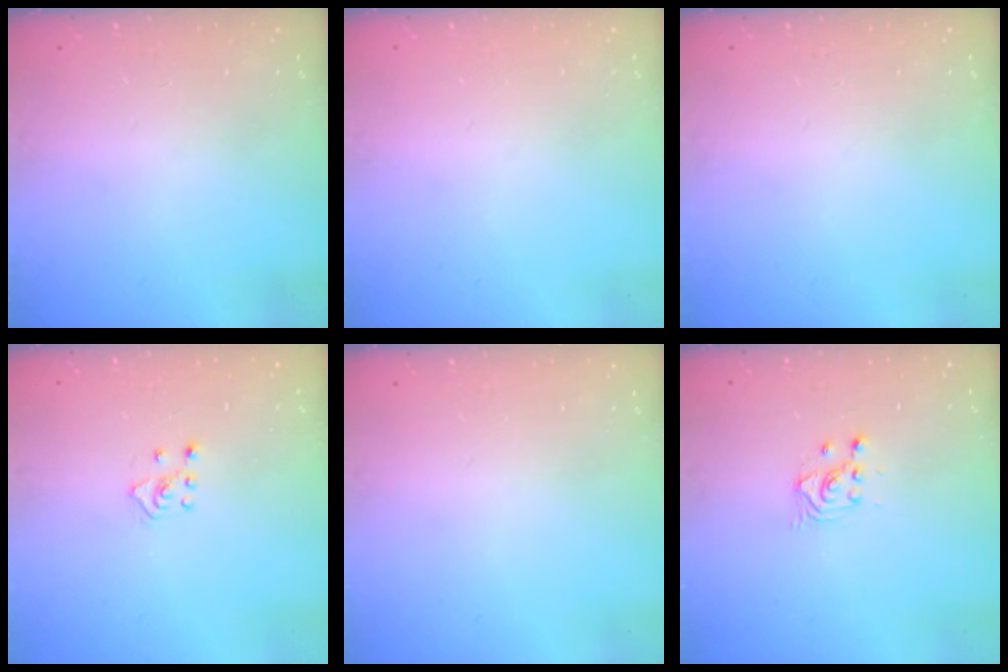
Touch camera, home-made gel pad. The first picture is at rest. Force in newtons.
{"total": 0.0}
{"total": 0.0}
{"total": 4.1, "press": 4.1, "slide": 0.5}
{"total": 0.0}
{"total": 2.7, "press": 2.7, "slide": 0.2}